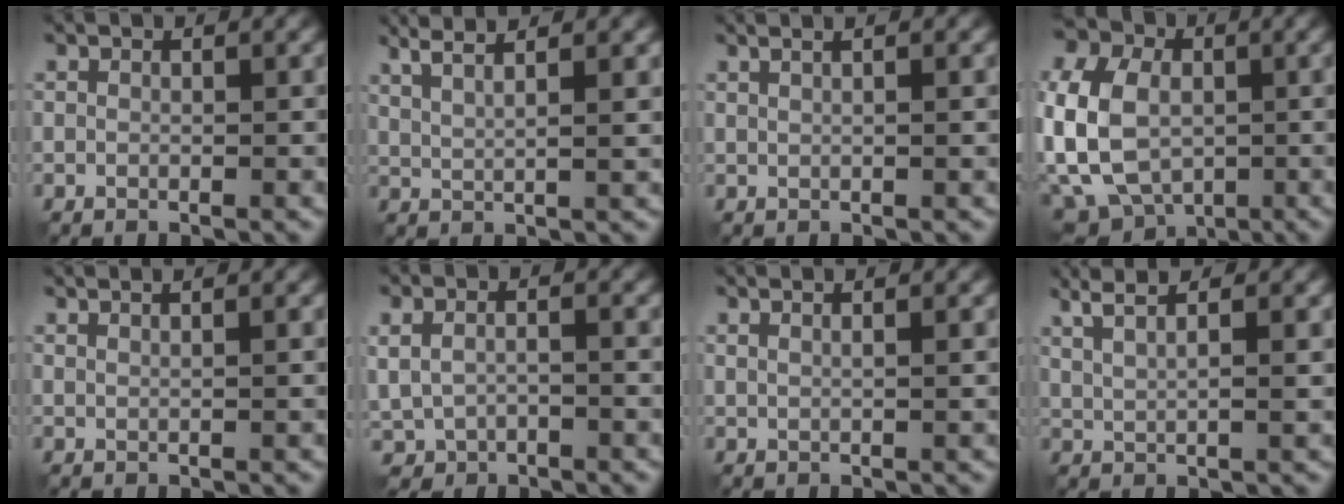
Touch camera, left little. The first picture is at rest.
{"total": 5.0, "force": [3.3, 1.2, 3.5], "torque": [-0.056, 0.020, 0.038]}
{"total": 3.2, "force": [1.7, 1.4, 2.4], "torque": [-0.016, 0.022, 0.001]}
{"total": 16.3, "force": [-0.6, 12.6, 10.2], "torque": [-0.238, 0.008, -0.038]}
{"total": 2.3, "force": [1.6, 0.6, 1.4], "torque": [-0.004, 0.006, 0.005]}
{"total": 3.0, "force": [-0.4, 2.0, 2.2], "torque": [-0.047, -0.008, -0.004]}
{"total": 2.9, "force": [1.8, 1.1, 2.0], "torque": [-0.010, 0.011, 0.004]}
{"total": 4.6, "force": [2.8, 1.2, 3.5], "torque": [-0.063, 0.015, 0.037]}